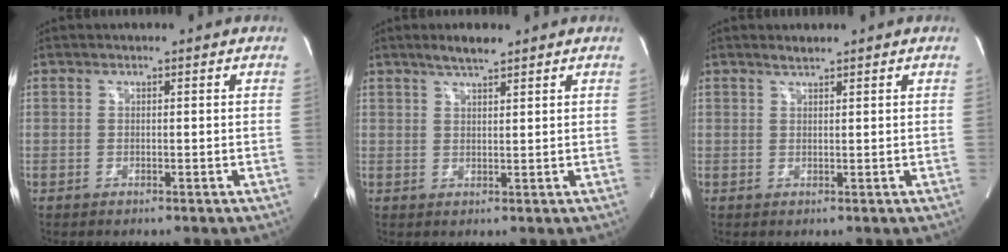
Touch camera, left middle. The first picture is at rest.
{"total": 3.5, "force": [2.8, 0.3, 2.0], "torque": [-0.046, 0.003, 0.053]}
{"total": 1.1, "force": [1.0, -0.2, 0.2], "torque": [-0.010, 0.000, 0.023]}